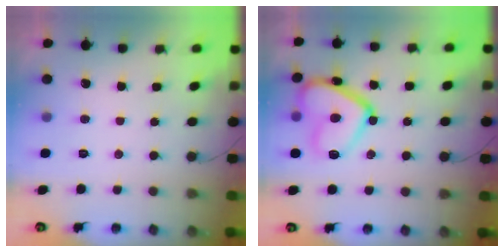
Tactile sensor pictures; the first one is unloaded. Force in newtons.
{"total": 16.8, "press": 16.7, "slide": 1.4}